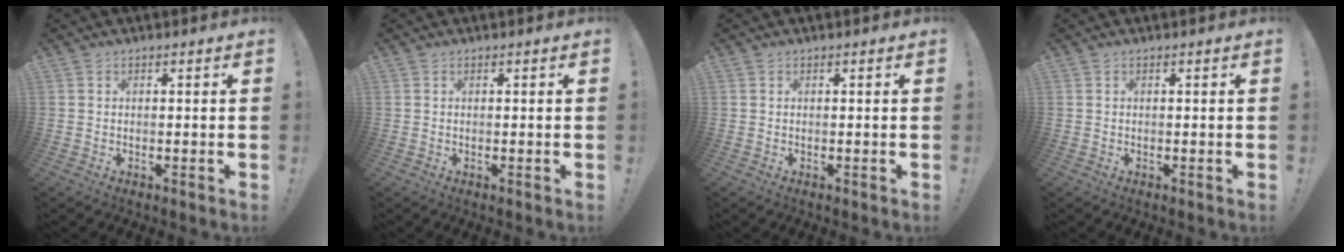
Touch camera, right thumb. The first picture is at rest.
{"total": 0.0}
{"total": 0.0}
{"total": 0.0}